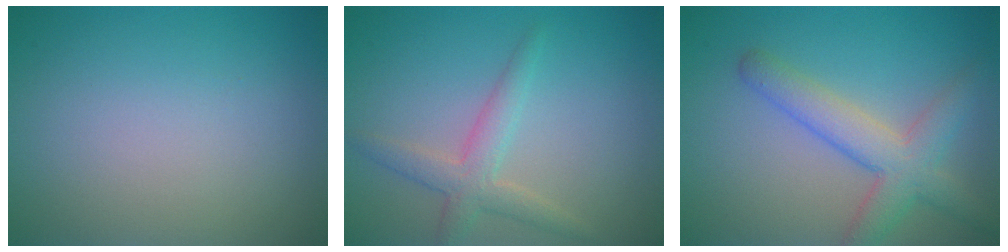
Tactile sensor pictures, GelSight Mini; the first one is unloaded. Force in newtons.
{"total": 2.8, "press": 2.8, "slide": 0.1}
{"total": 4.7, "press": 4.7, "slide": 0.2}